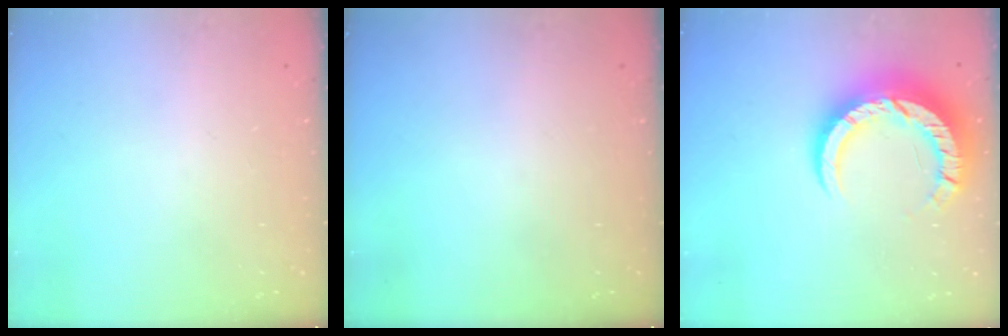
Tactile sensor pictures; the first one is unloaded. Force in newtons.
{"total": 0.0}
{"total": 14.2, "press": 14.1, "slide": 1.3}